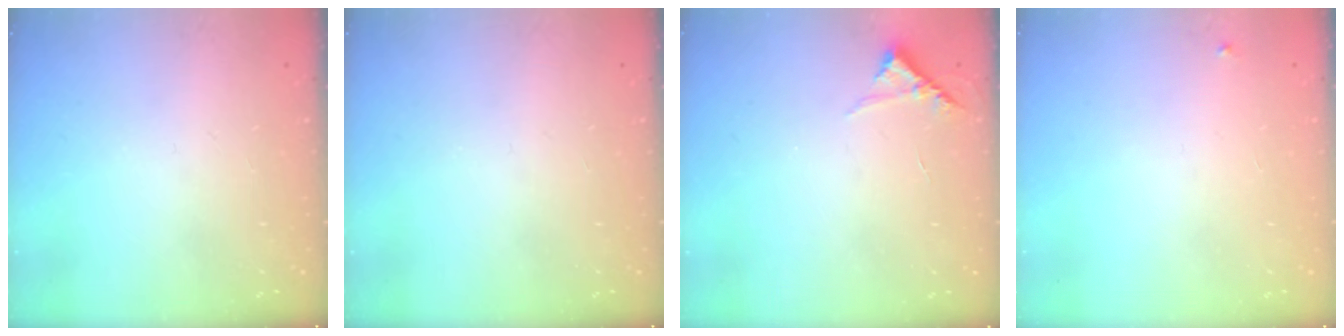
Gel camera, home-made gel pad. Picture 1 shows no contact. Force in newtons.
{"total": 0.0}
{"total": 5.0, "press": 5.0, "slide": 0.4}
{"total": 2.7, "press": 2.7, "slide": 0.2}